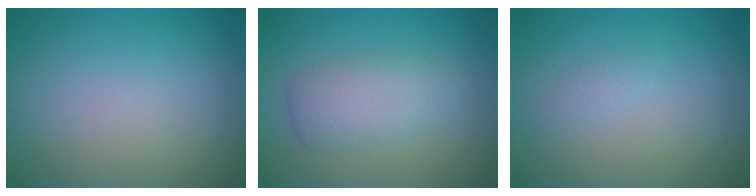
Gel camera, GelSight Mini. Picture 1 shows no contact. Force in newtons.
{"total": 3.8, "press": 3.8, "slide": 0.1}
{"total": 0.7, "press": 0.7, "slide": 0.0}